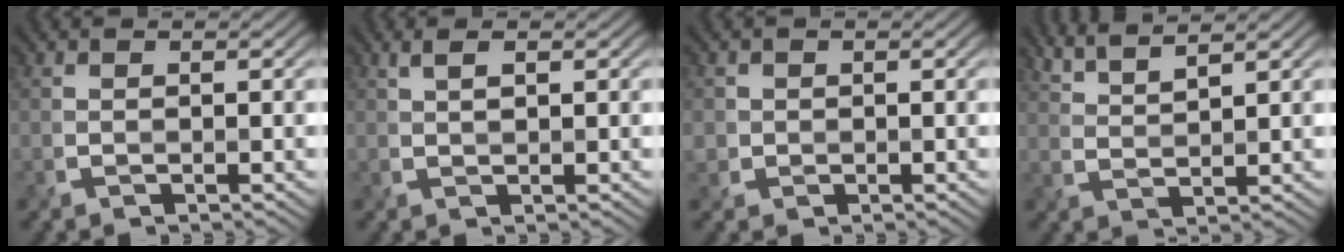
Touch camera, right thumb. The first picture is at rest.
{"total": 1.6, "force": [0.8, 0.4, 1.3], "torque": [-0.034, 0.002, 0.017]}
{"total": 1.6, "force": [0.2, 1.6, 0.0], "torque": [-0.002, -0.006, 0.003]}
{"total": 4.2, "force": [3.5, 0.5, 2.2], "torque": [-0.038, 0.004, 0.067]}